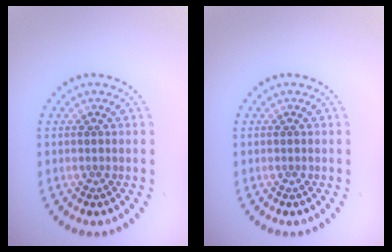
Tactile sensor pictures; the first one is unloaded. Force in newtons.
{"total": 0.0}